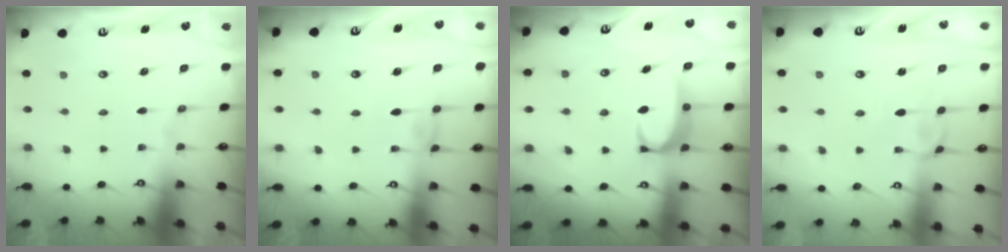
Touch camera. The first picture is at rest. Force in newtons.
{"total": 1.0, "press": 0.8, "slide": 0.5}
{"total": 2.7, "press": 2.7, "slide": 0.5}
{"total": 4.2, "press": 4.2, "slide": 0.1}